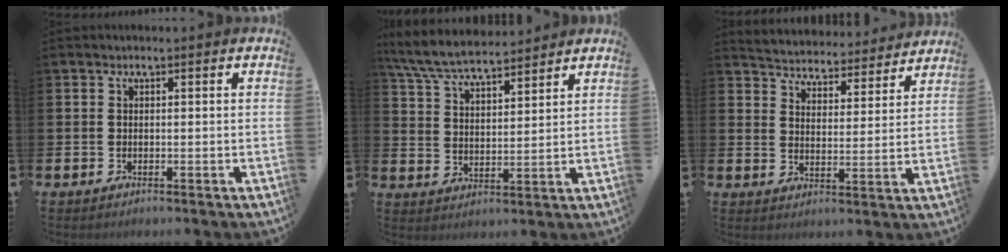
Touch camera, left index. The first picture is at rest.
{"total": 7.2, "force": [6.8, 1.0, 2.0], "torque": [-0.068, -0.030, 0.124]}
{"total": 4.8, "force": [4.7, 0.8, -0.3], "torque": [-0.016, -0.043, 0.079]}